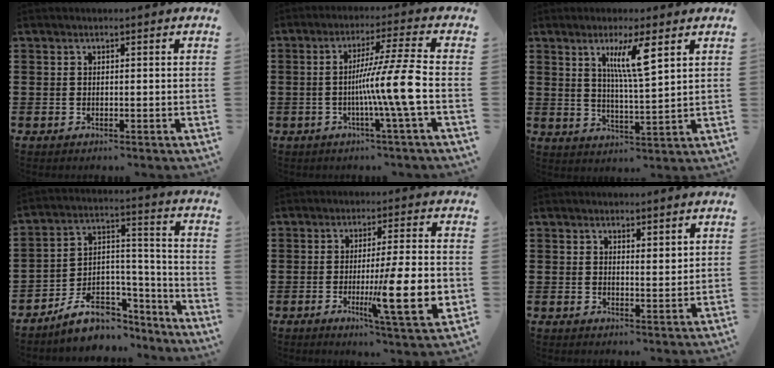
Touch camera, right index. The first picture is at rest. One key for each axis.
{"total": 10.4, "fx": -1.9, "fy": -1.3, "fz": 10.2, "tx": -0.178, "ty": -0.012, "tz": -0.040}
{"total": 7.4, "fx": 3.4, "fy": 1.1, "fz": 6.5, "tx": -0.127, "ty": 0.002, "tz": 0.053}
{"total": 9.4, "fx": -6.9, "fy": 5.4, "fz": 3.3, "tx": -0.056, "ty": 0.029, "tz": -0.122}
{"total": 13.0, "fx": -2.5, "fy": 1.9, "fz": 12.7, "tx": -0.203, "ty": -0.017, "tz": -0.041}
{"total": 2.0, "fx": 1.8, "fy": 0.6, "fz": 0.5, "tx": -0.012, "ty": 0.004, "tz": 0.035}